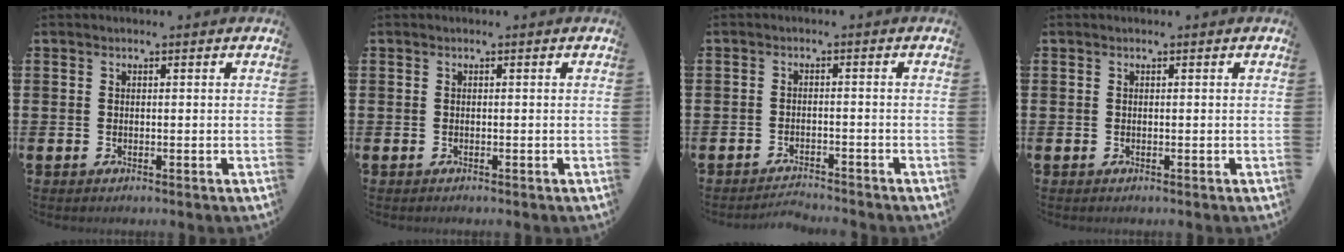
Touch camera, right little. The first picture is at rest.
{"total": 0.0}
{"total": 2.0, "force": [-2.0, -0.1, 0.0], "torque": [-0.004, 0.003, -0.041]}
{"total": 0.0}